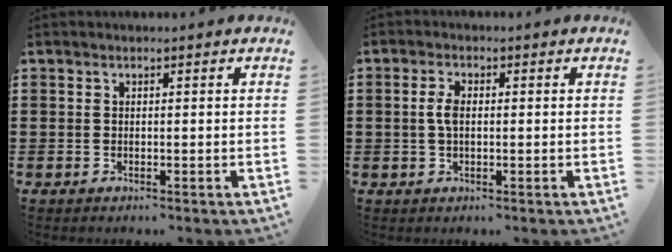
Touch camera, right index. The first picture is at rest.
{"total": 3.1, "force": [0.2, 1.4, 2.8], "torque": [-0.064, 0.002, -0.001]}